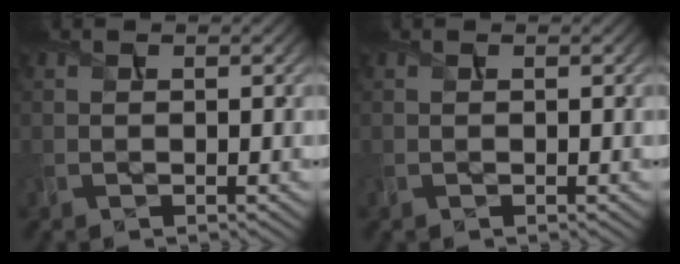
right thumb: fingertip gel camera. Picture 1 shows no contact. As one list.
[{"total": 0.0}]